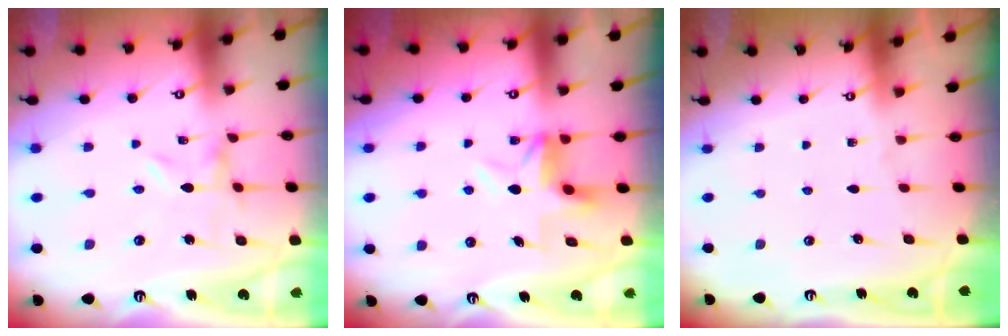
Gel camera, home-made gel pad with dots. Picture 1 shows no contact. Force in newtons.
{"total": 4.7, "press": 4.7, "slide": 0.3}
{"total": 0.0}